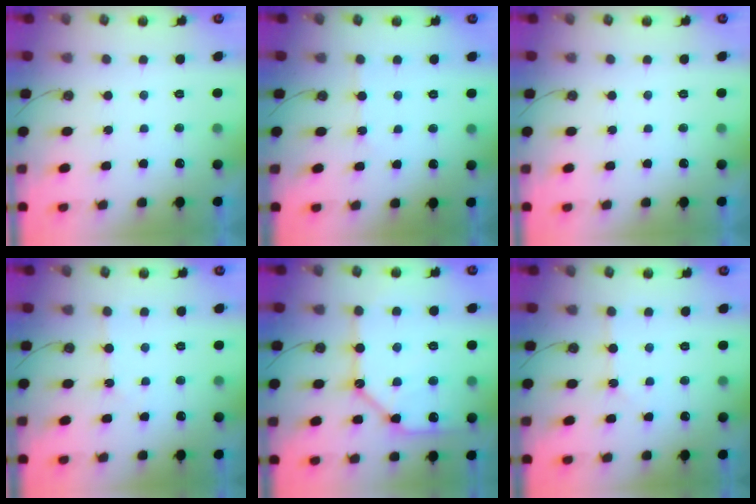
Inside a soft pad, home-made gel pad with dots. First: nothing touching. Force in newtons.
{"total": 2.1, "press": 2.0, "slide": 0.4}
{"total": 0.0}
{"total": 2.3, "press": 2.2, "slide": 0.4}
{"total": 15.7, "press": 15.6, "slide": 1.7}
{"total": 2.0, "press": 2.0, "slide": 0.4}